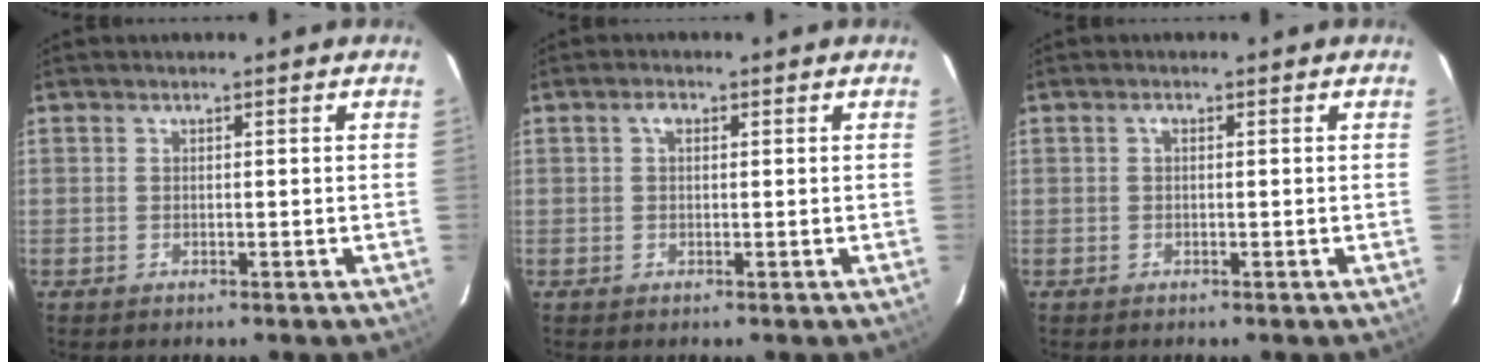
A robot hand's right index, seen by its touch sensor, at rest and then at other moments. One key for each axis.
{"total": 1.5, "fx": 0.4, "fy": 0.9, "fz": 1.1, "tx": -0.019, "ty": 0.008, "tz": 0.005}
{"total": 0.7, "fx": 0.1, "fy": 0.4, "fz": 0.6, "tx": -0.011, "ty": 0.005, "tz": 0.000}